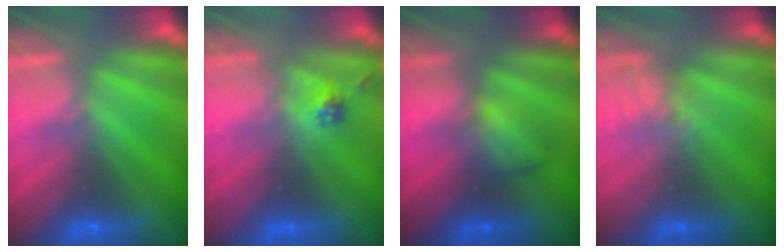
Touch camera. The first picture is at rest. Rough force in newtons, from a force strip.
{"total": 2.3}
{"total": 2.1}
{"total": 2.2}